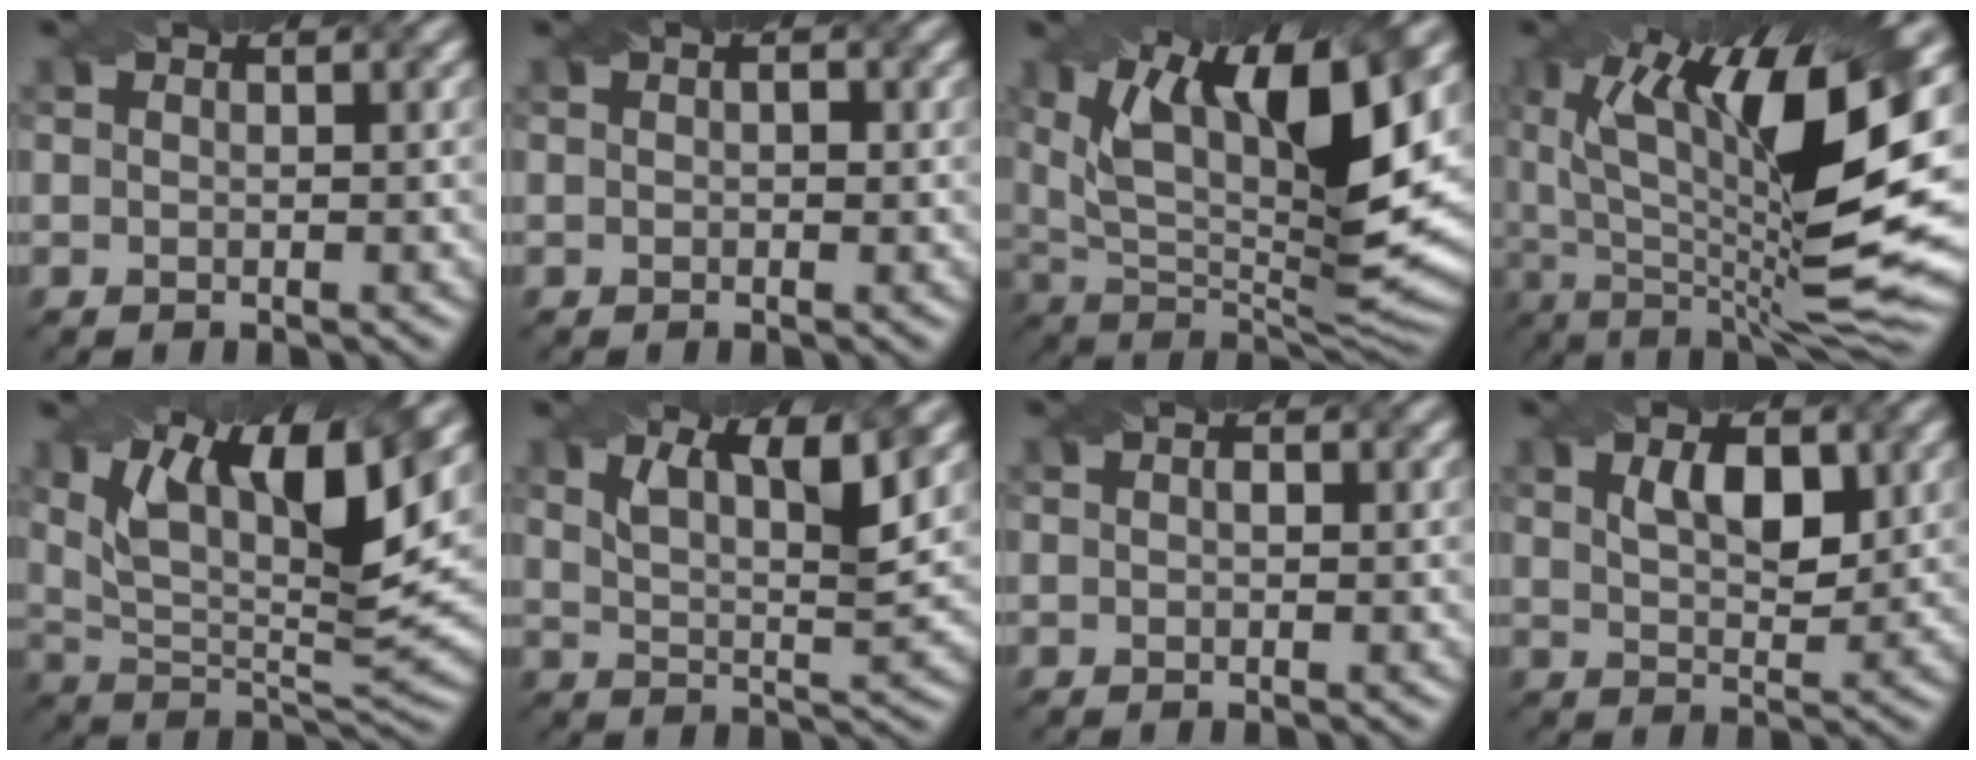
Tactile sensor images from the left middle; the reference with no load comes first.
{"total": 0.8, "force": [0.0, 0.5, 0.6], "torque": [-0.009, 0.000, 0.000]}
{"total": 14.0, "force": [5.7, 4.5, 12.0], "torque": [-0.212, -0.005, 0.104]}
{"total": 16.1, "force": [3.5, 5.3, 14.8], "torque": [-0.253, -0.008, 0.063]}
{"total": 12.2, "force": [6.3, 3.6, 9.7], "torque": [-0.181, 0.003, 0.114]}
{"total": 5.7, "force": [3.3, 1.3, 4.4], "torque": [-0.072, 0.003, 0.051]}
{"total": 0.6, "force": [0.0, 0.4, 0.5], "torque": [-0.009, 0.001, -0.001]}
{"total": 4.1, "force": [1.6, 1.9, 3.3], "torque": [-0.060, 0.002, 0.030]}